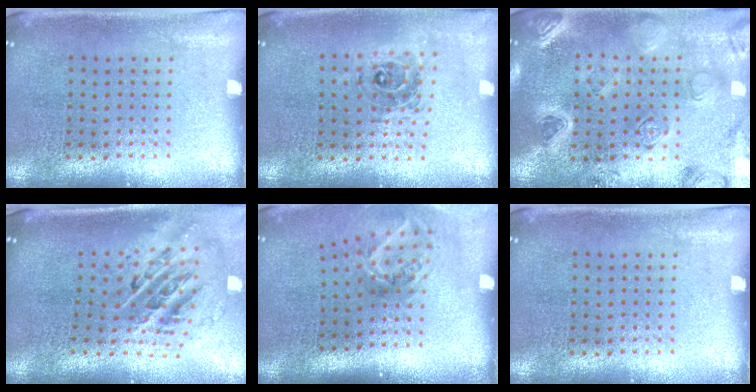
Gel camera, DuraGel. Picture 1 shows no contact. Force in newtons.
{"total": 0.7, "press": 0.7, "slide": 0.2}
{"total": 2.2, "press": 2.2, "slide": 0.5}
{"total": 2.8, "press": 1.9, "slide": 2.1}
{"total": 1.9, "press": 1.2, "slide": 1.5}
{"total": 0.0}